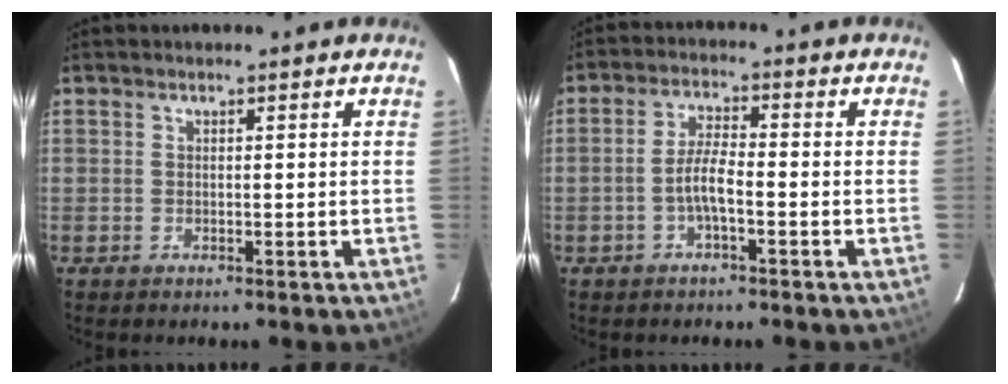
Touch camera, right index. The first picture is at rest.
{"total": 4.3, "force": [-1.9, 0.7, 3.8], "torque": [-0.079, 0.007, -0.037]}